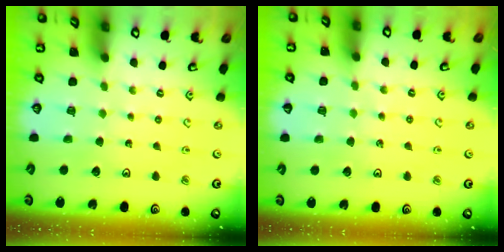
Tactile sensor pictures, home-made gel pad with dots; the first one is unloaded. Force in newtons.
{"total": 2.5, "press": 2.5, "slide": 0.5}